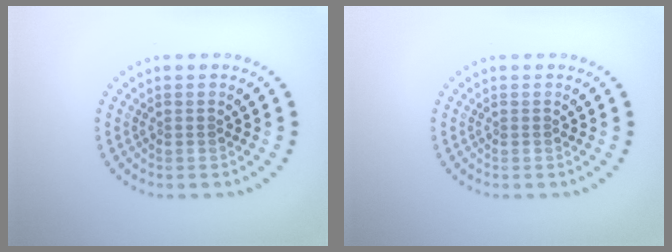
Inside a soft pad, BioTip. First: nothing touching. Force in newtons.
{"total": 0.0}